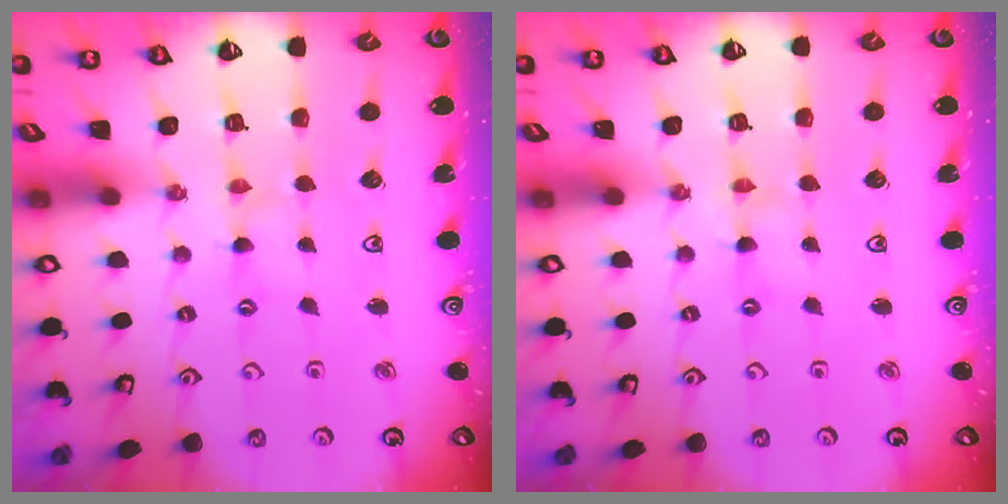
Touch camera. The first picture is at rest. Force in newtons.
{"total": 0.0}